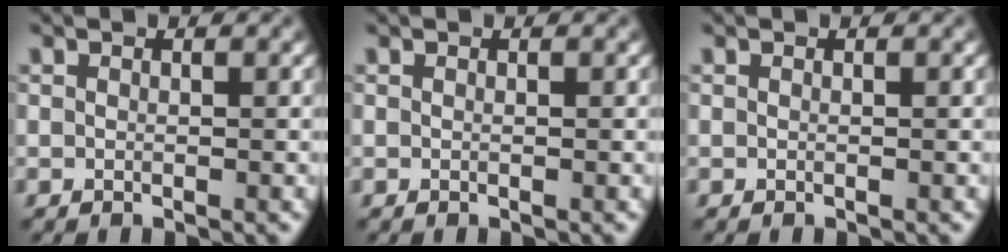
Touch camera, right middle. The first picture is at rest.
{"total": 0.0}
{"total": 0.0}